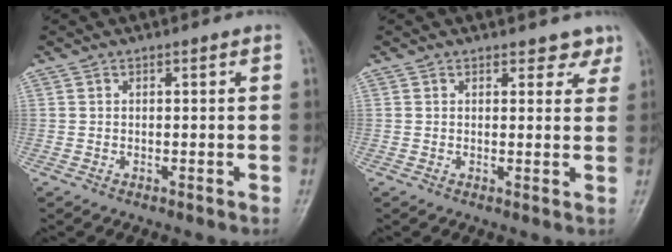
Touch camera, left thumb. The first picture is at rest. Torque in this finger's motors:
{"motor_torque": [0.05, 0.15, -0.43, -0.06, -0.01]}